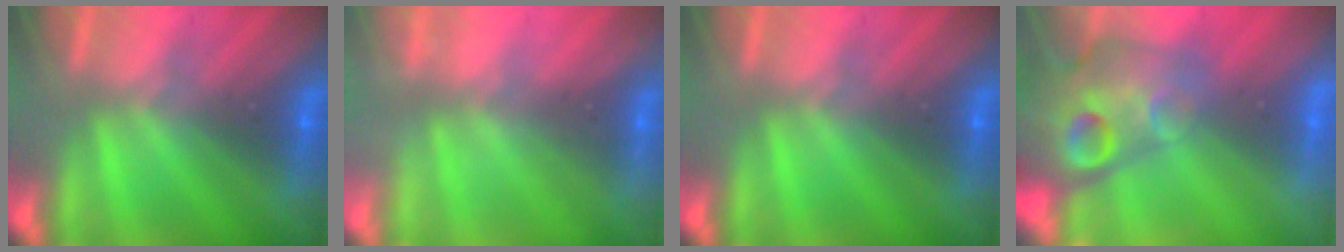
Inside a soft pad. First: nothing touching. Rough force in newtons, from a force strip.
{"total": 2.2}
{"total": 0.0}
{"total": 7.4}